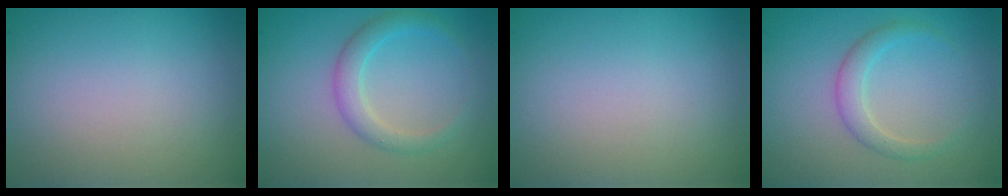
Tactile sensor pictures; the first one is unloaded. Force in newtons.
{"total": 2.3, "press": 2.3, "slide": 0.1}
{"total": 0.0}
{"total": 2.0, "press": 2.0, "slide": 0.1}